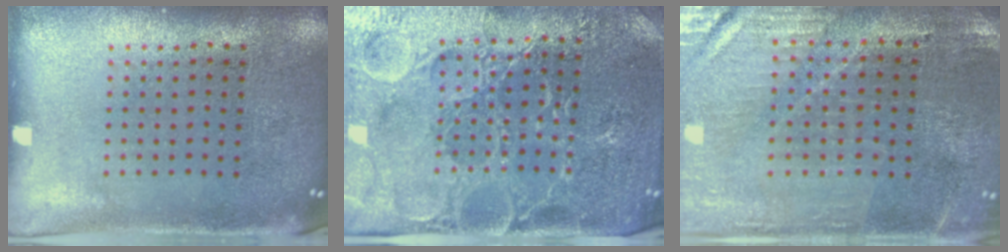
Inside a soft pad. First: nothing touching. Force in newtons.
{"total": 4.8, "press": 4.5, "slide": 1.6}
{"total": 1.1, "press": 1.1, "slide": 0.2}